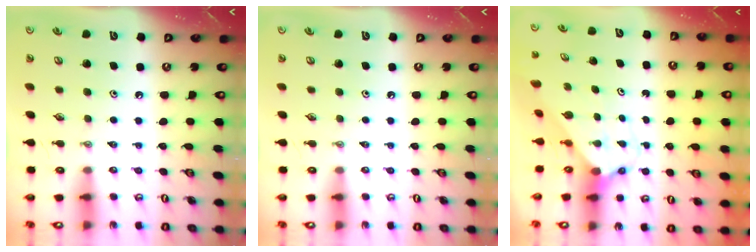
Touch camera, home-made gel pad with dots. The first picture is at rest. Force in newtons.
{"total": 0.0}
{"total": 2.9, "press": 2.9, "slide": 0.3}